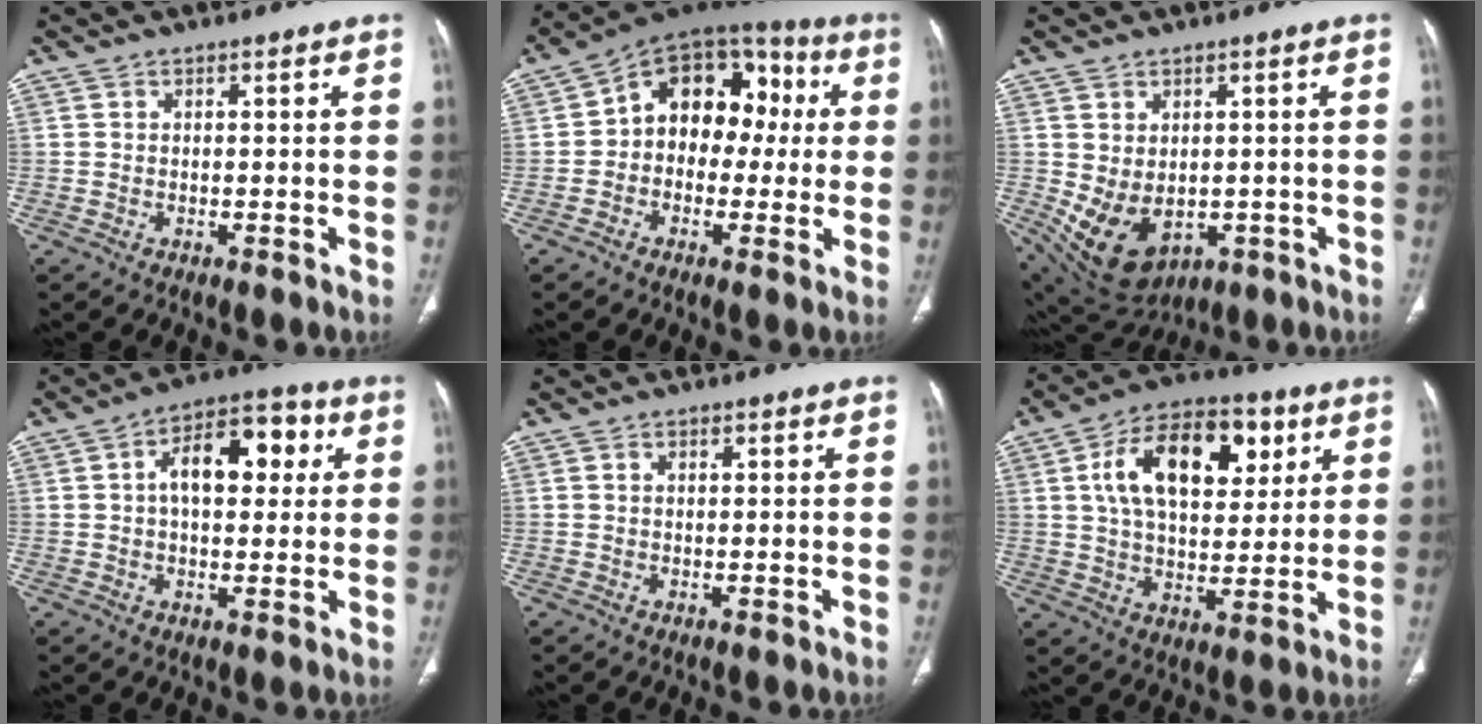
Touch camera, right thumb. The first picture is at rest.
{"total": 15.1, "force": [1.1, 11.1, 10.2], "torque": [-0.093, 0.049, 0.000]}
{"total": 11.5, "force": [-2.0, 8.1, 7.9], "torque": [-0.126, -0.005, 0.000]}
{"total": 12.3, "force": [2.8, 6.9, 9.8], "torque": [-0.125, 0.022, 0.036]}
{"total": 1.0, "force": [0.4, 0.4, 0.8], "torque": [-0.015, 0.002, 0.007]}
{"total": 18.8, "force": [6.3, 10.8, 14.0], "torque": [-0.197, -0.002, 0.099]}